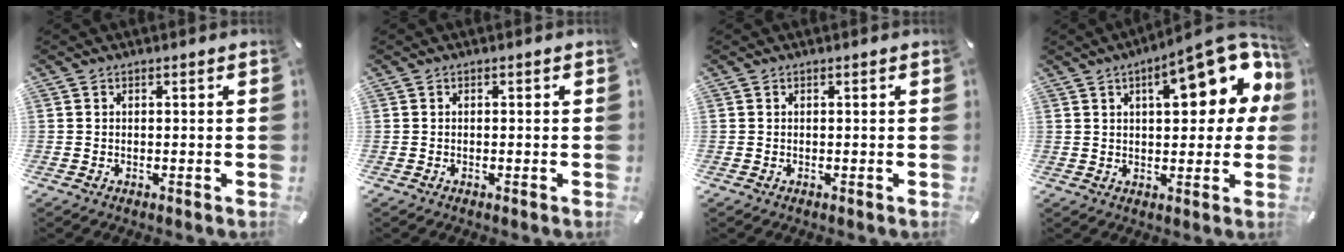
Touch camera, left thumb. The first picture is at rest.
{"total": 0.7, "force": [-0.3, 0.2, 0.6], "torque": [-0.011, -0.002, -0.005]}
{"total": 0.0}
{"total": 17.8, "force": [6.8, 7.4, 14.7], "torque": [-0.188, -0.023, 0.102]}